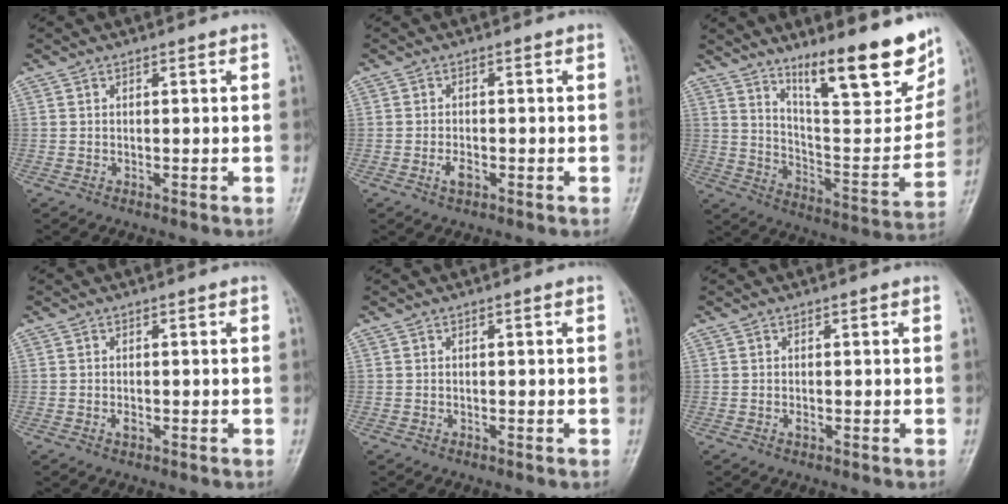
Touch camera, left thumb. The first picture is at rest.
{"total": 2.2, "force": [-0.9, 1.2, 1.6], "torque": [-0.029, 0.000, -0.017]}
{"total": 21.3, "force": [14.3, 5.0, 14.9], "torque": [-0.178, -0.085, 0.230]}
{"total": 1.0, "force": [-0.3, 0.7, 0.7], "torque": [-0.011, -0.002, -0.005]}
{"total": 0.0}
{"total": 0.6, "force": [-0.1, 0.4, 0.4], "torque": [-0.007, -0.001, -0.003]}